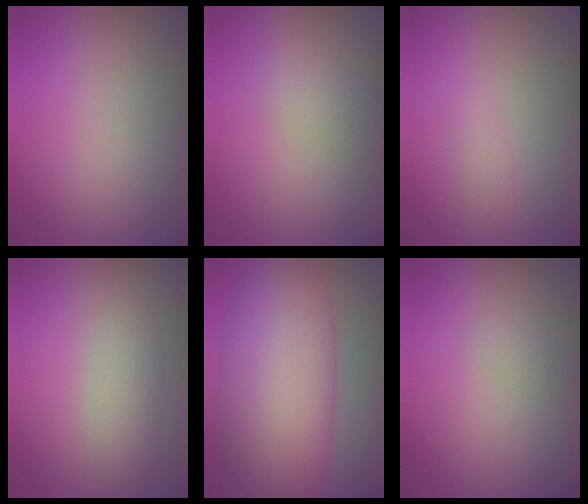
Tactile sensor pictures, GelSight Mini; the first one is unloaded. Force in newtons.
{"total": 2.2, "press": 2.2, "slide": 0.2}
{"total": 0.8, "press": 0.8, "slide": 0.1}
{"total": 2.1, "press": 2.1, "slide": 0.1}
{"total": 11.5, "press": 11.5, "slide": 0.2}
{"total": 0.8, "press": 0.8, "slide": 0.0}